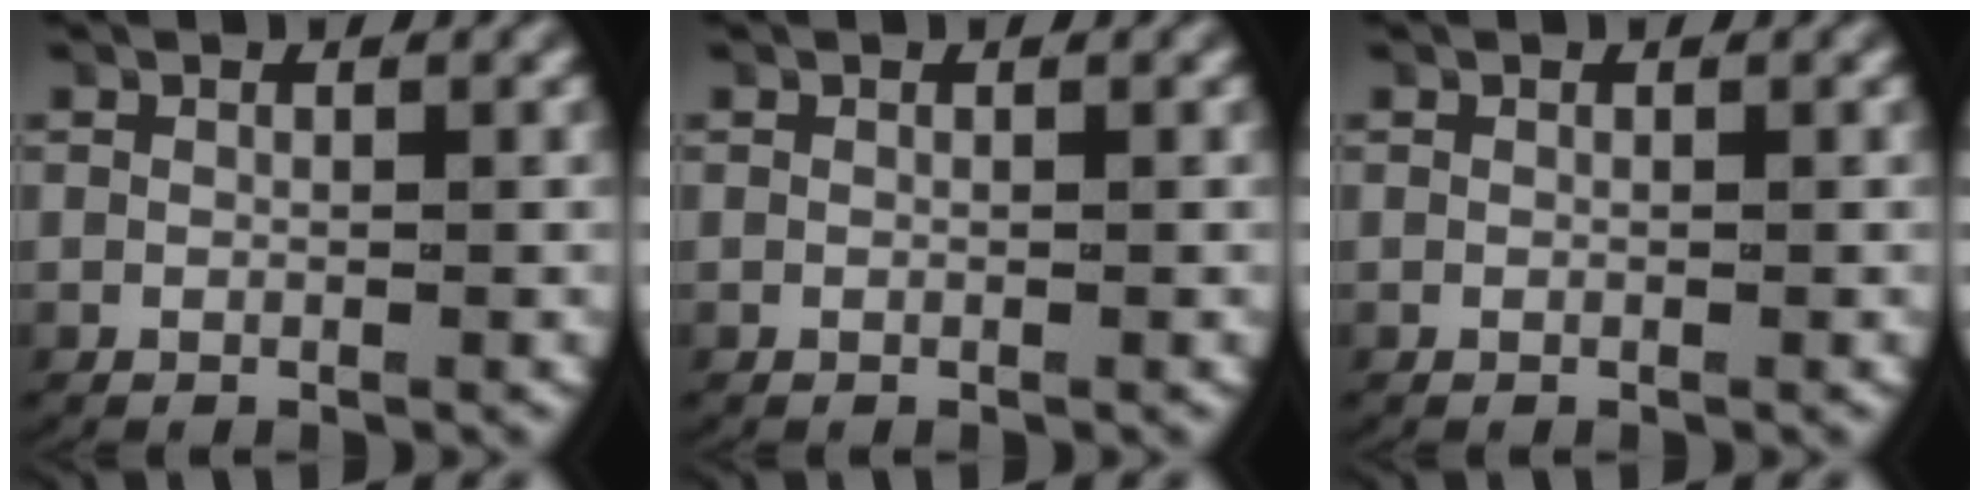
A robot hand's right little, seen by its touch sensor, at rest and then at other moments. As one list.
[{"total": 0.0}, {"total": 0.0}]